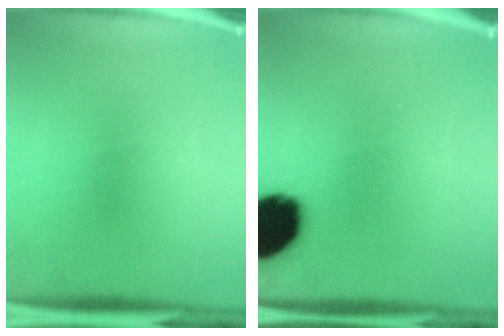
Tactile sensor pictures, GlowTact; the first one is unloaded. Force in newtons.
{"total": 19.1}